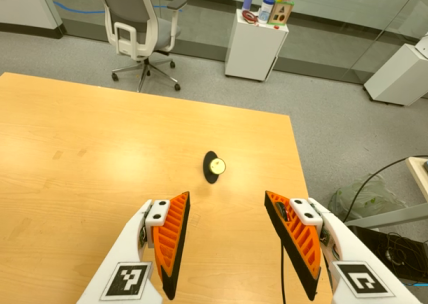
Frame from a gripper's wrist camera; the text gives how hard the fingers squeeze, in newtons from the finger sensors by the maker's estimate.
{"total": 0.0}